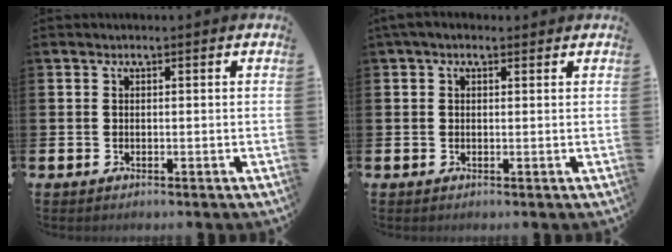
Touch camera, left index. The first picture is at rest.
{"total": 1.6, "force": [0.9, 1.0, 0.9], "torque": [-0.010, 0.008, 0.014]}